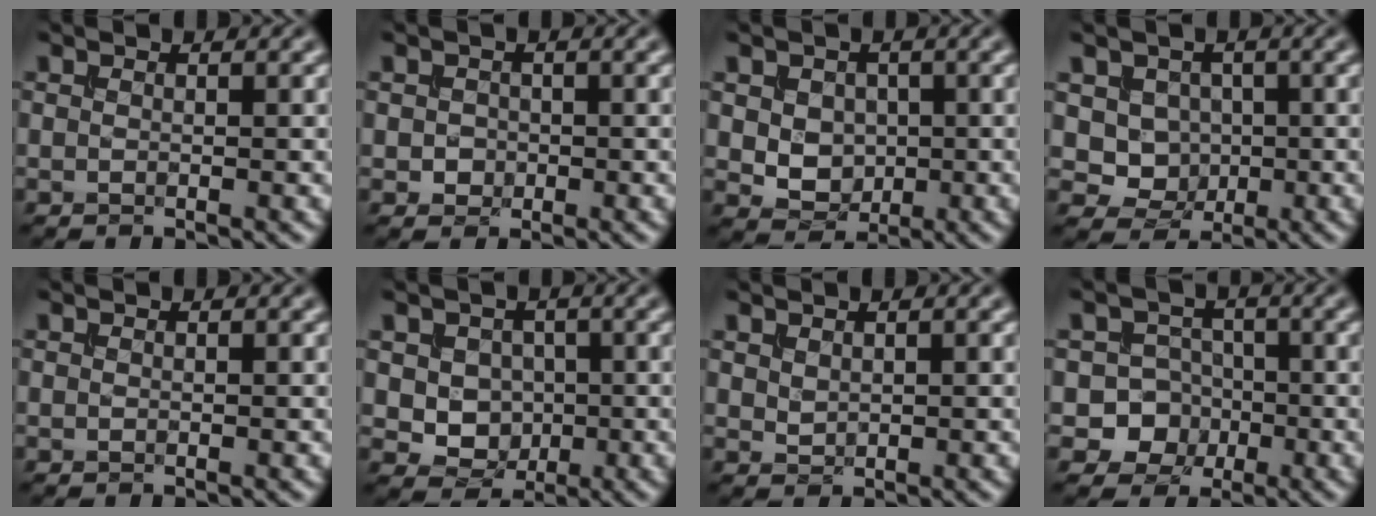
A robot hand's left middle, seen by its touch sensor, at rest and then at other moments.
{"total": 1.1, "force": [-0.2, 1.0, 0.3], "torque": [-0.003, -0.003, -0.004]}
{"total": 3.5, "force": [0.3, 2.9, 2.0], "torque": [-0.040, -0.006, 0.010]}
{"total": 4.2, "force": [0.8, 3.7, 1.8], "torque": [-0.027, -0.005, 0.014]}
{"total": 0.0}
{"total": 3.9, "force": [0.2, 3.4, 1.9], "torque": [-0.031, -0.008, -0.001]}
{"total": 0.8, "force": [0.6, 0.5, 0.3], "torque": [-0.012, -0.001, 0.017]}
{"total": 6.2, "force": [-2.1, 5.7, 1.2], "torque": [0.003, 0.005, -0.056]}